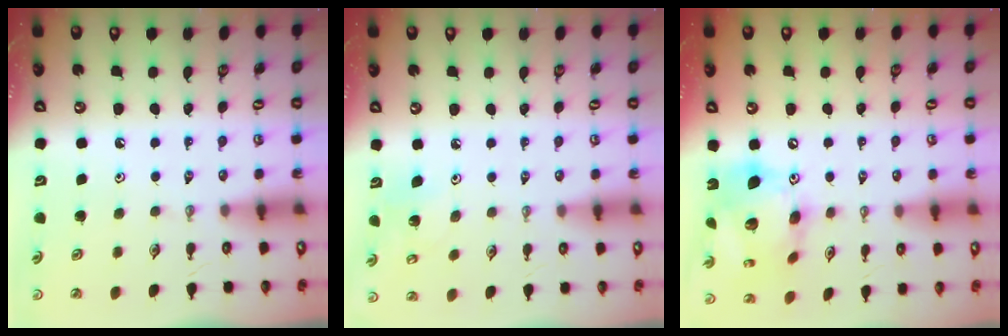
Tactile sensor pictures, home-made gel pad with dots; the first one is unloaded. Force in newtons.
{"total": 5.4, "press": 5.4, "slide": 0.9}
{"total": 19.4, "press": 19.2, "slide": 2.0}